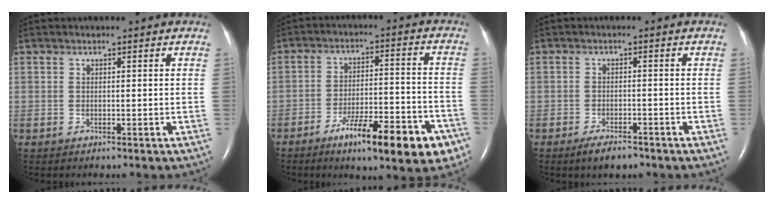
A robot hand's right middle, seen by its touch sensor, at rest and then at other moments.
{"total": 14.5, "force": [-8.4, 3.0, 11.4], "torque": [-0.133, 0.008, -0.118]}
{"total": 3.6, "force": [-2.7, 1.1, 2.2], "torque": [-0.047, -0.005, -0.042]}